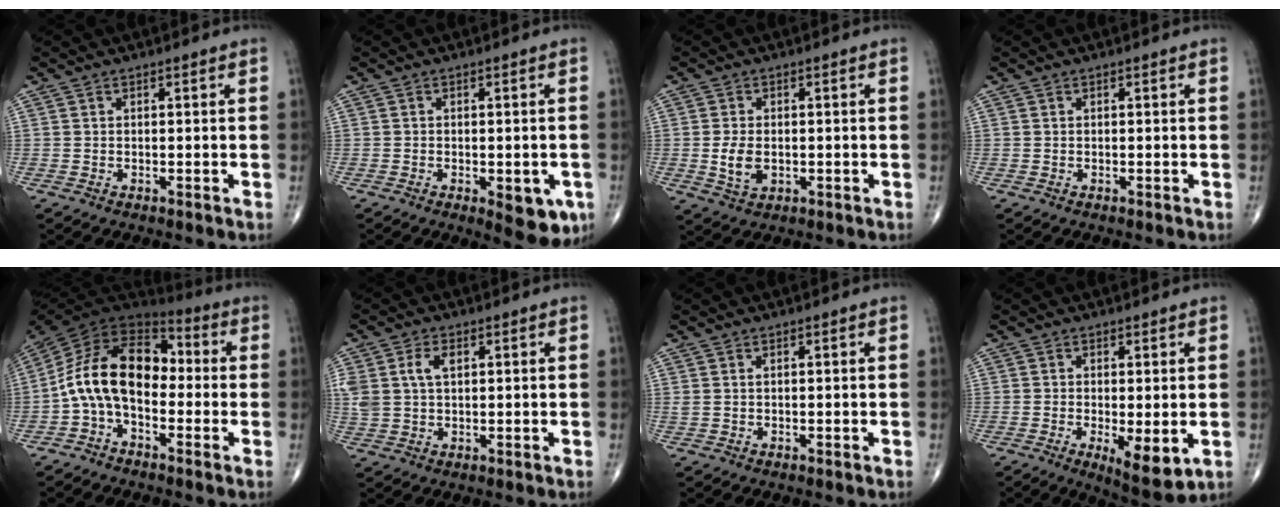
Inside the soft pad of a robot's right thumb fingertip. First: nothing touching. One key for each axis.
{"total": 7.2, "fx": -2.5, "fy": 3.1, "fz": 6.0, "tx": -0.055, "ty": -0.004, "tz": -0.025}
{"total": 4.7, "fx": -0.5, "fy": 3.0, "fz": 3.6, "tx": -0.066, "ty": -0.005, "tz": -0.003}
{"total": 0.0}
{"total": 15.5, "fx": -2.0, "fy": 9.6, "fz": 12.0, "tx": -0.197, "ty": 0.059, "tz": -0.050}
{"total": 6.7, "fx": 2.1, "fy": 4.1, "fz": 4.8, "tx": -0.109, "ty": 0.005, "tz": 0.045}
{"total": 0.6, "fx": 0.3, "fy": 0.3, "fz": 0.5, "tx": -0.013, "ty": 0.009, "tz": 0.009}
{"total": 7.4, "fx": -1.7, "fy": 2.5, "fz": 6.8, "tx": -0.103, "ty": -0.023, "tz": -0.022}